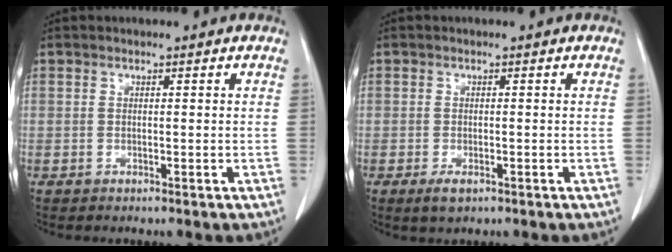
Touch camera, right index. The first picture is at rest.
{"total": 1.5, "force": [-0.8, 0.7, 1.1], "torque": [-0.019, -0.002, -0.011]}